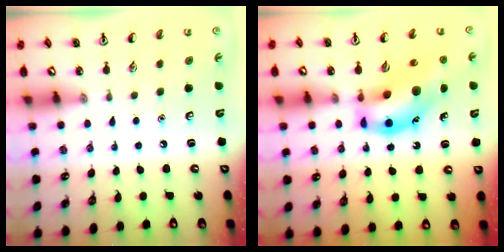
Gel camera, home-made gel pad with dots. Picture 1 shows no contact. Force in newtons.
{"total": 16.3, "press": 15.9, "slide": 3.6}